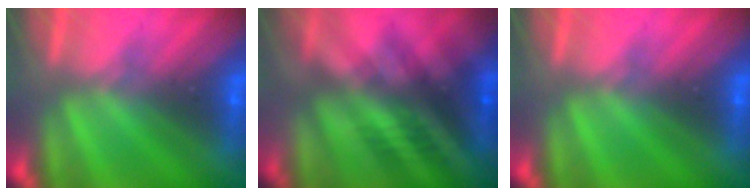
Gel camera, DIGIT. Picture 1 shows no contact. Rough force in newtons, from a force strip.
{"total": 2.6}
{"total": 0.0}